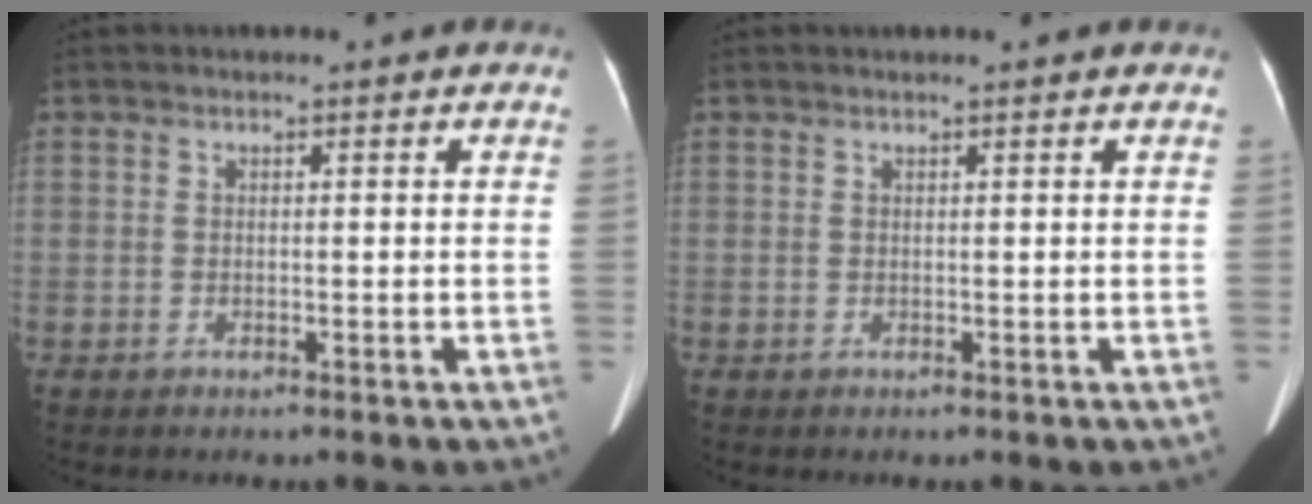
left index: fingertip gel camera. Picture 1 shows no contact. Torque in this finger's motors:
{"motor_torque": [-0.83, 0.95, -0.76, -0.09]}